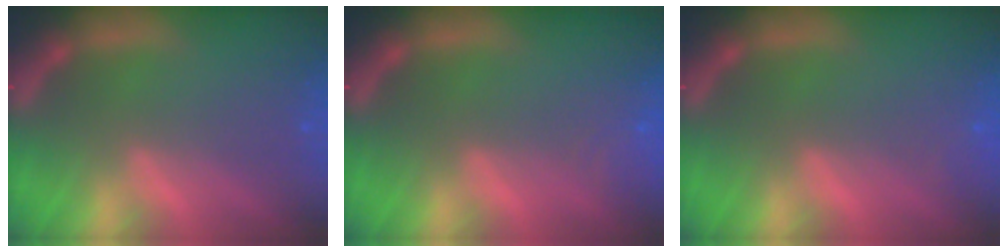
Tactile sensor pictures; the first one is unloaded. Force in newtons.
{"total": 1.9}
{"total": 0.9}